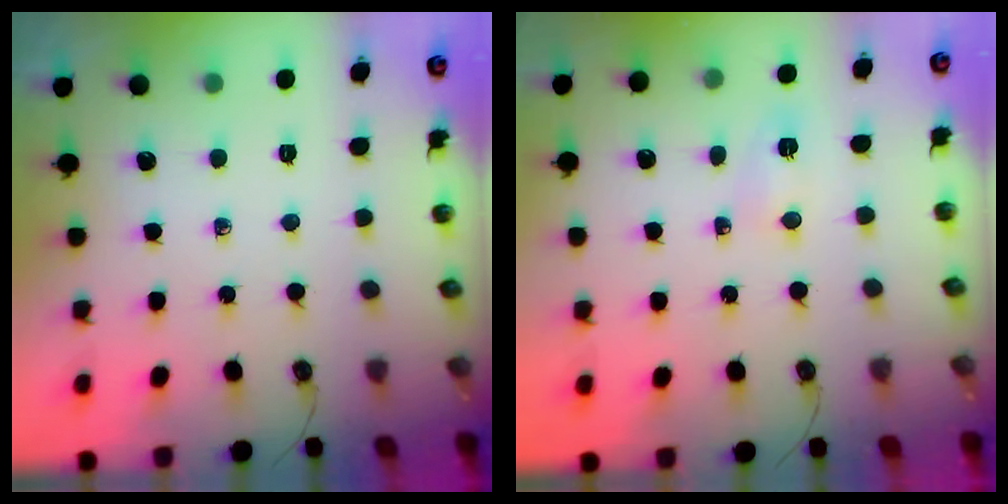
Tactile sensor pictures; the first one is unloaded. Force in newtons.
{"total": 3.0, "press": 2.8, "slide": 1.1}